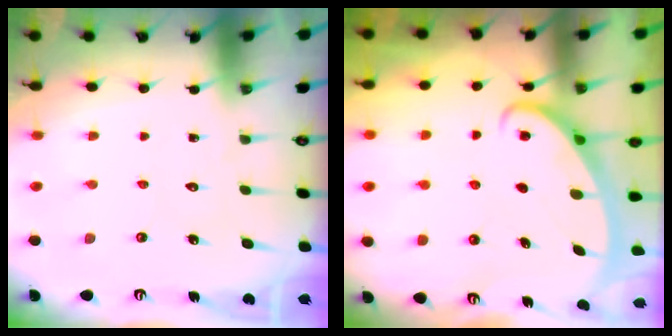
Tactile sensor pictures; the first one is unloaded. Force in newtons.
{"total": 2.6, "press": 2.6, "slide": 0.5}